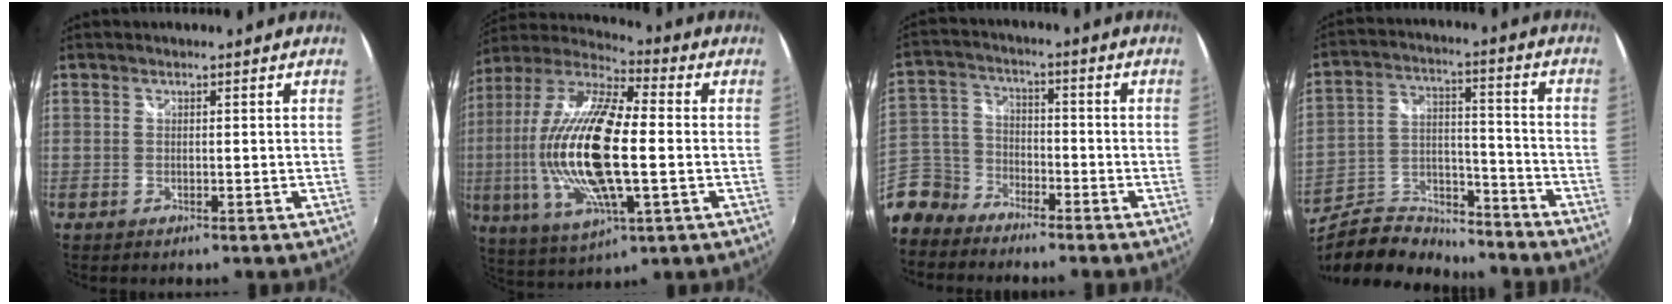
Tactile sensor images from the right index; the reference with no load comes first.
{"total": 23.0, "force": [-1.3, 7.6, 21.6], "torque": [-0.421, -0.011, -0.030]}
{"total": 13.1, "force": [-9.9, 8.1, 3.0], "torque": [-0.113, 0.016, -0.200]}
{"total": 17.4, "force": [-15.0, 6.2, 6.4], "torque": [-0.136, 0.014, -0.249]}